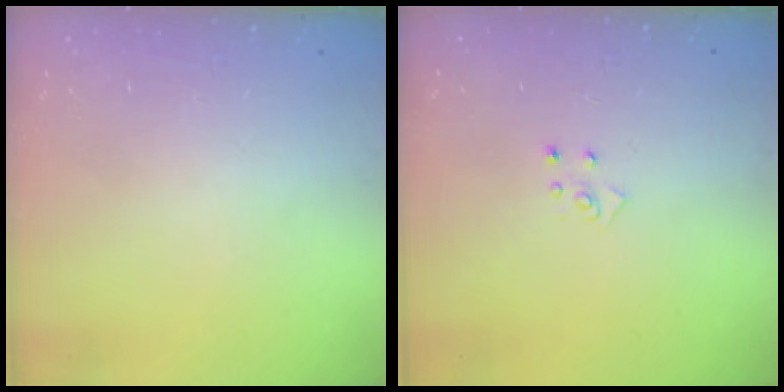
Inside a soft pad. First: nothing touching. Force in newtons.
{"total": 4.2, "press": 4.2, "slide": 0.3}